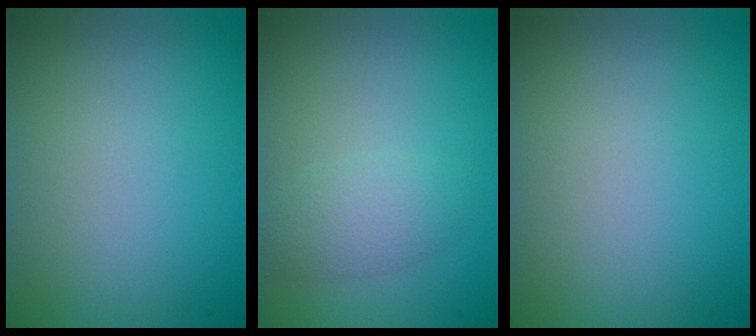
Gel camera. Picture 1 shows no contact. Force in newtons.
{"total": 2.4, "press": 2.4, "slide": 0.1}
{"total": 0.0}